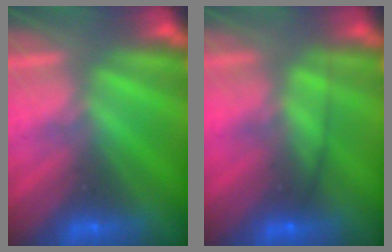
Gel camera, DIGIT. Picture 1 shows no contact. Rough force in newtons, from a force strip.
{"total": 2.4}